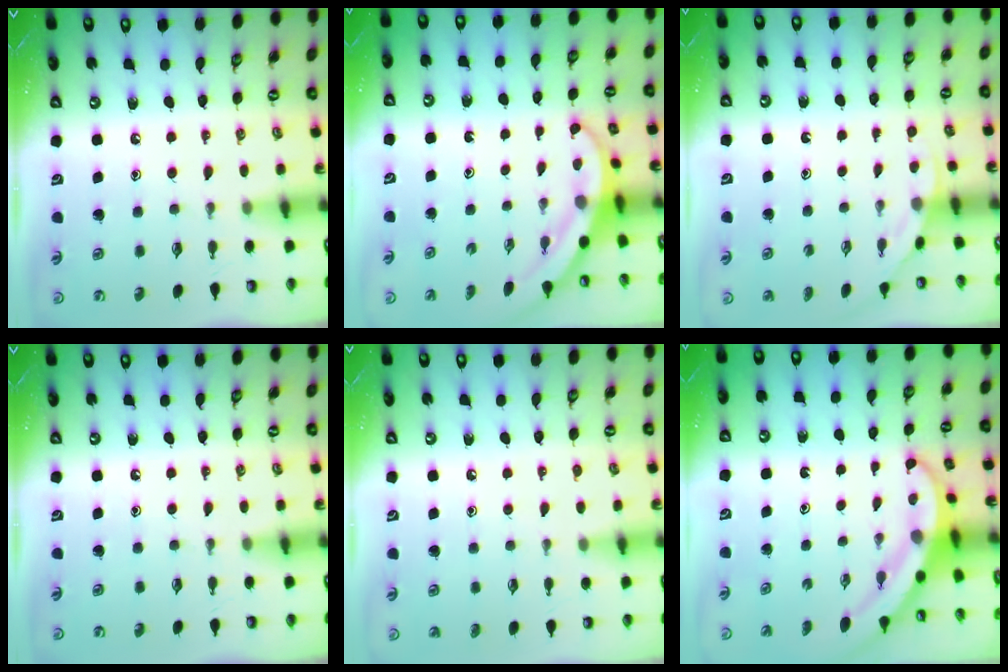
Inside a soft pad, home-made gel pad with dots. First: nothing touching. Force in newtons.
{"total": 3.7, "press": 3.7, "slide": 0.2}
{"total": 1.9, "press": 1.9, "slide": 0.1}
{"total": 0.0}
{"total": 2.4, "press": 2.4, "slide": 0.2}
{"total": 5.5, "press": 5.5, "slide": 0.3}